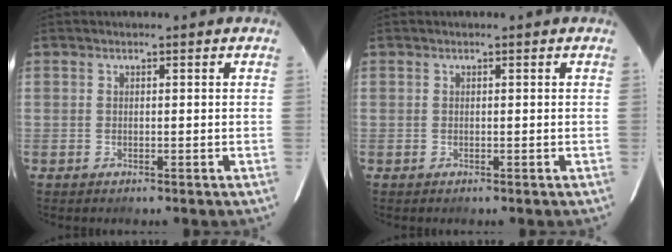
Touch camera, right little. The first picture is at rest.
{"total": 0.0}